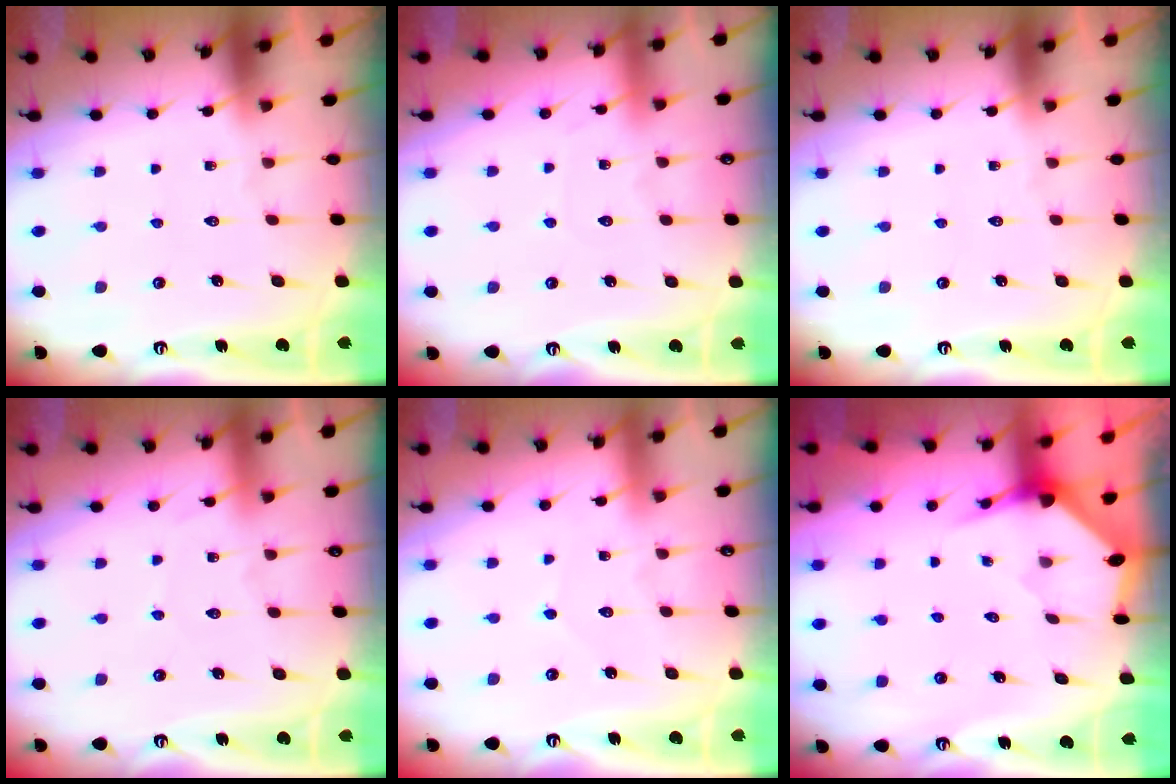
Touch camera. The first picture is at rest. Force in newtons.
{"total": 2.9, "press": 2.9, "slide": 0.4}
{"total": 0.0}
{"total": 1.9, "press": 1.9, "slide": 0.2}
{"total": 2.8, "press": 2.8, "slide": 0.3}
{"total": 3.1, "press": 3.1, "slide": 0.2}